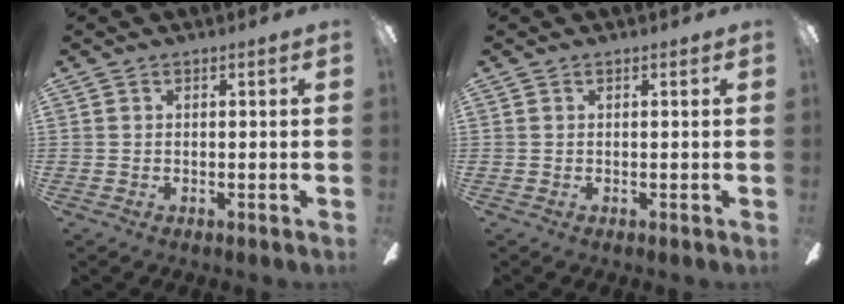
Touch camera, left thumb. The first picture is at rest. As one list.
[{"total": 0.0}]